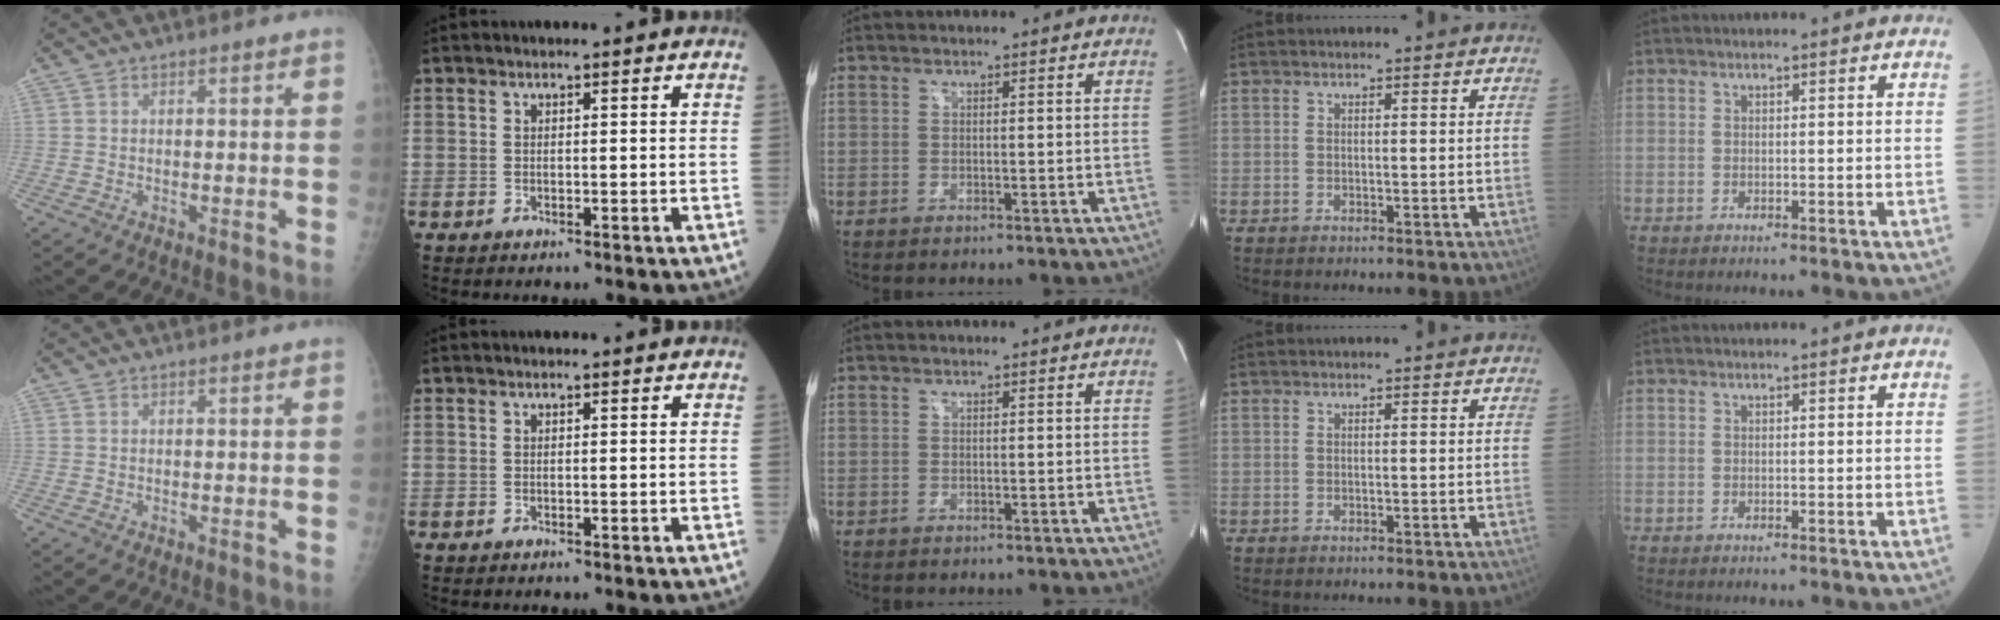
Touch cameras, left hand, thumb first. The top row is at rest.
{}